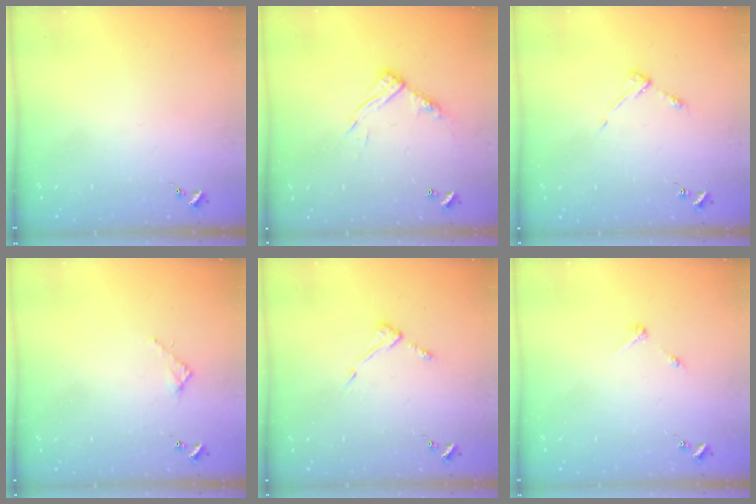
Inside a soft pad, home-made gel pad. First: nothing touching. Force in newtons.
{"total": 11.5, "press": 11.4, "slide": 0.8}
{"total": 3.9, "press": 3.9, "slide": 0.6}
{"total": 2.4, "press": 2.3, "slide": 0.3}
{"total": 5.2, "press": 5.1, "slide": 0.6}
{"total": 2.7, "press": 2.7, "slide": 0.3}